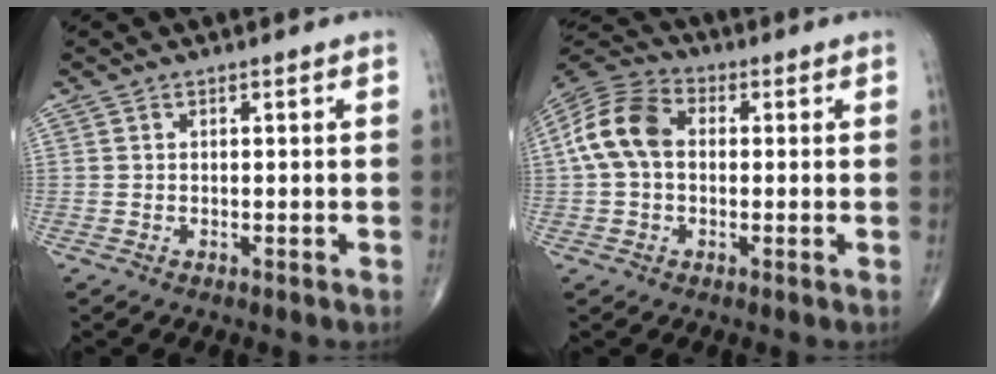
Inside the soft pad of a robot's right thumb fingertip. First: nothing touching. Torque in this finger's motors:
{"motor_torque": [-0.08, 1.14, 1.08, -0.22, 0.08]}